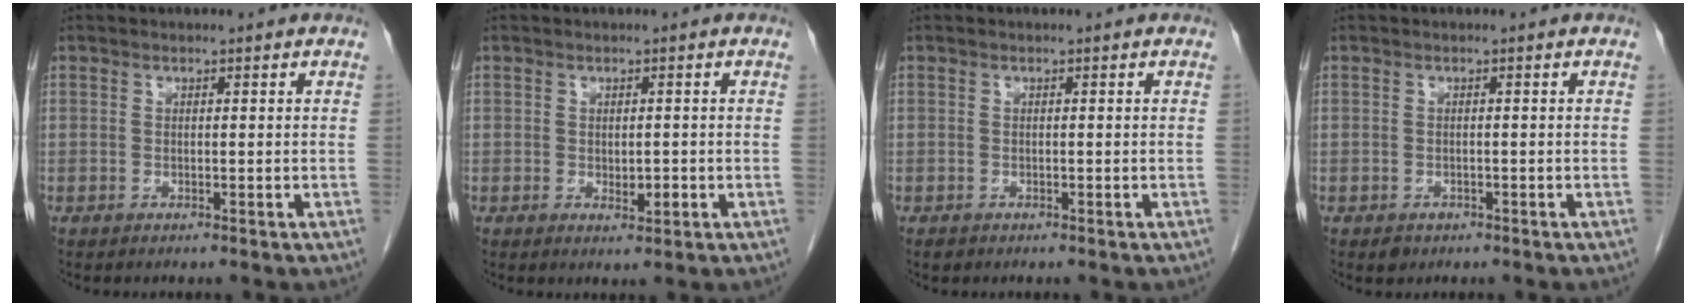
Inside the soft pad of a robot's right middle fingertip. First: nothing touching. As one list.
[{"total": 2.0, "force": [-0.4, 1.0, 1.6], "torque": [-0.021, -0.001, -0.001]}, {"total": 0.6, "force": [-0.5, 0.4, 0.2], "torque": [-0.007, 0.000, -0.007]}, {"total": 1.4, "force": [-0.8, 1.1, 0.4], "torque": [-0.008, 0.002, -0.006]}]